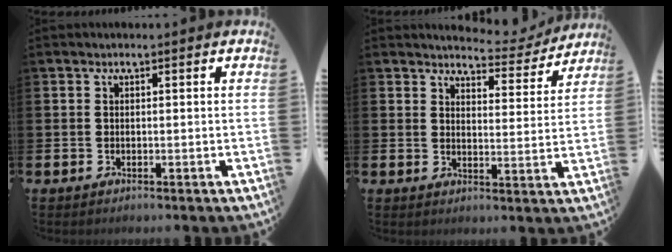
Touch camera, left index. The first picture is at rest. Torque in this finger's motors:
{"motor_torque": [0.93, -1.21, 0.05, 0.03]}